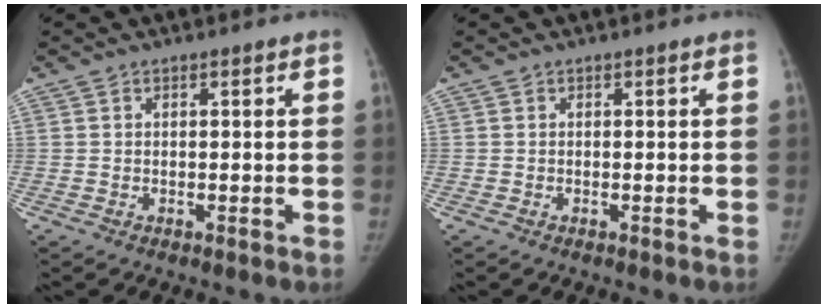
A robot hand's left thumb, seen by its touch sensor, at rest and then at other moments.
{"total": 0.0}